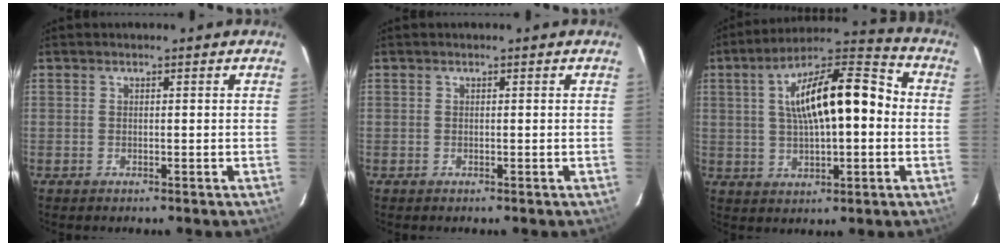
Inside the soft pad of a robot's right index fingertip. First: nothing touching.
{"total": 0.0}
{"total": 16.9, "force": [1.6, 6.0, 15.7], "torque": [-0.261, 0.036, 0.025]}